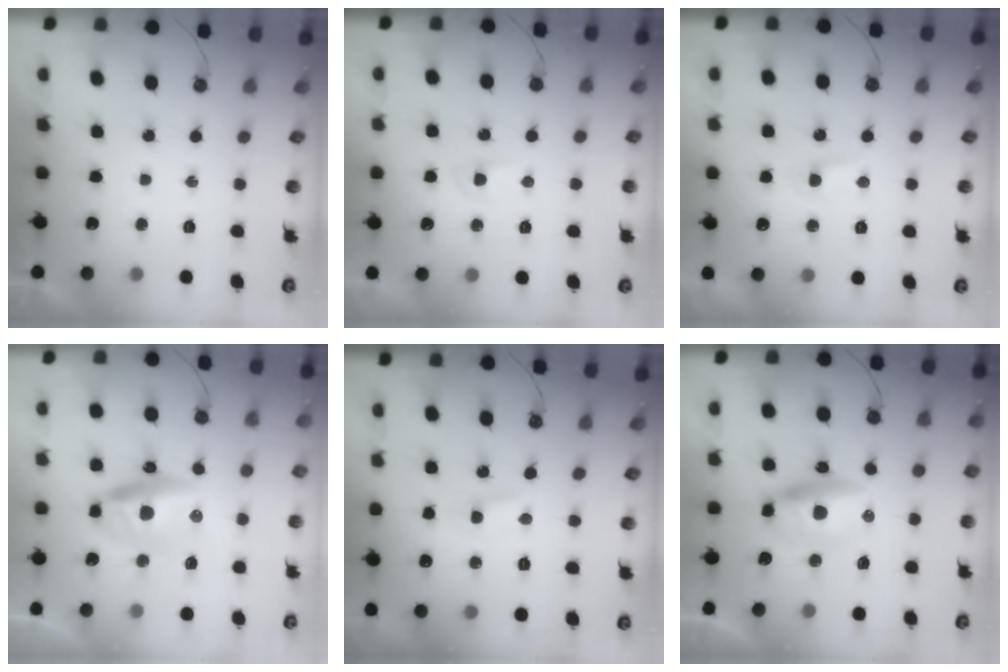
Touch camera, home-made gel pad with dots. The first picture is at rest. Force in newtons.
{"total": 2.2, "press": 2.2, "slide": 0.4}
{"total": 2.6, "press": 2.5, "slide": 0.3}
{"total": 11.0, "press": 11.0, "slide": 0.7}
{"total": 3.2, "press": 3.2, "slide": 0.4}
{"total": 9.1, "press": 9.1, "slide": 0.6}